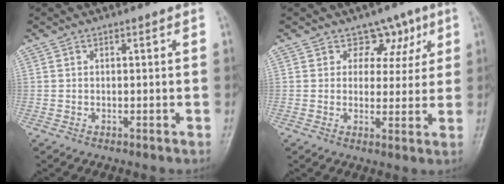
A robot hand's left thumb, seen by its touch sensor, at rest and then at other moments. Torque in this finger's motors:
{"motor_torque": [0.13, 0.12, -0.29, -0.39, 0.02]}